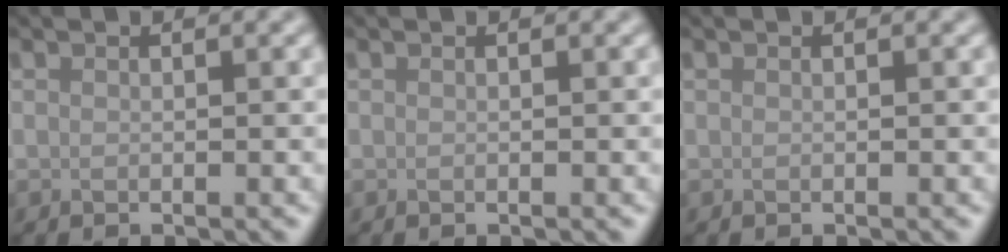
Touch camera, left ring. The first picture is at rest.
{"total": 0.0}
{"total": 0.0}